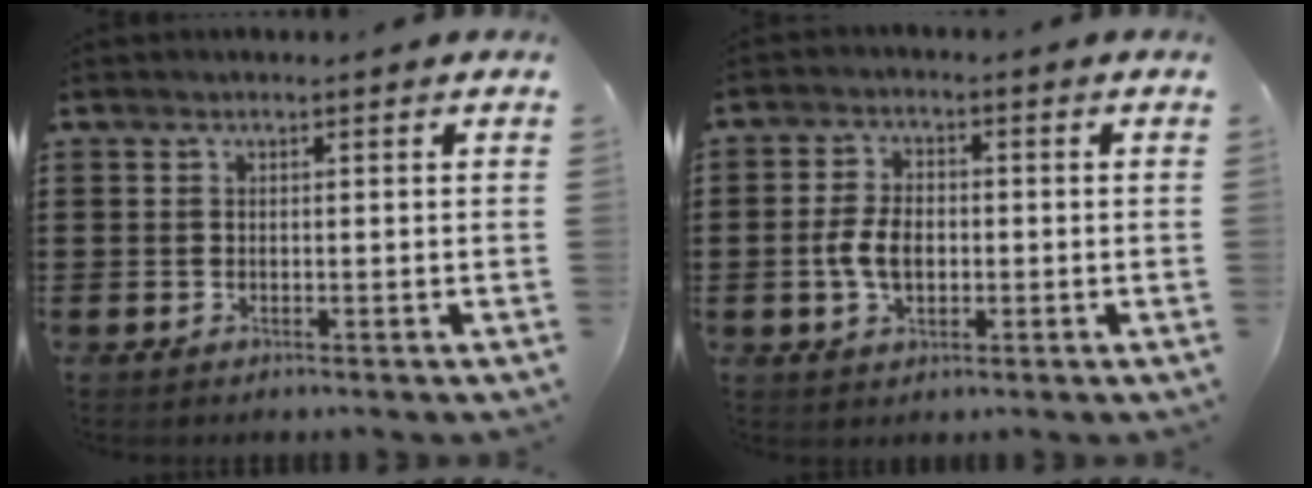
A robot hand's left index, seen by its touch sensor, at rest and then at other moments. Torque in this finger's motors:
{"motor_torque": [1.00, 0.70, 0.44, 0.08]}